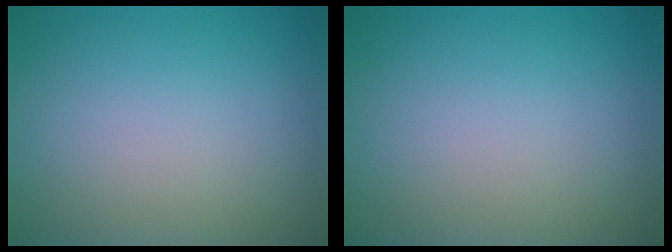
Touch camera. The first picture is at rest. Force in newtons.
{"total": 0.0}